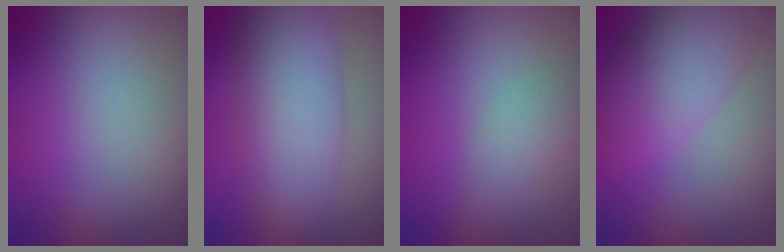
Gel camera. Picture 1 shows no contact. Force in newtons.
{"total": 7.4, "press": 7.4, "slide": 0.1}
{"total": 2.2, "press": 2.2, "slide": 0.1}
{"total": 6.5, "press": 6.5, "slide": 0.2}